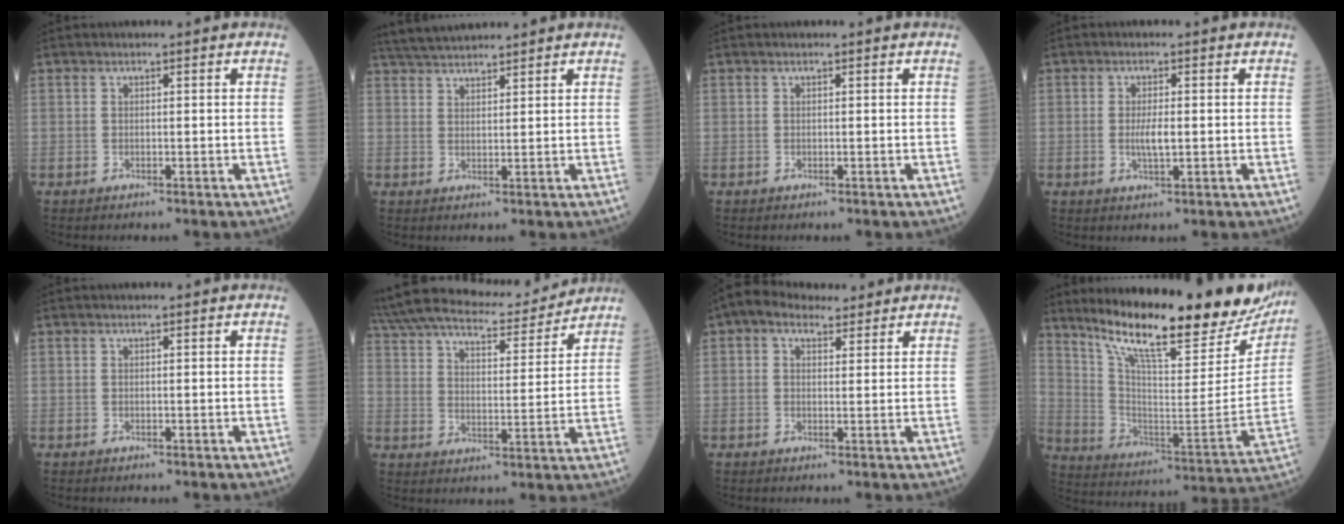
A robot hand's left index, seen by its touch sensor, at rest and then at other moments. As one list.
[{"total": 6.4, "force": [6.1, 0.5, 2.1], "torque": [-0.043, 0.034, 0.113]}, {"total": 0.0}, {"total": 2.9, "force": [-0.2, 0.6, 2.8], "torque": [-0.059, -0.003, -0.003]}, {"total": 0.0}, {"total": 19.9, "force": [17.5, 4.6, 8.3], "torque": [-0.165, 0.026, 0.267]}, {"total": 5.6, "force": [4.0, 3.0, 2.6], "torque": [-0.052, 0.035, 0.071]}, {"total": 26.9, "force": [22.7, 4.3, 13.9], "torque": [-0.230, -0.071, 0.323]}]